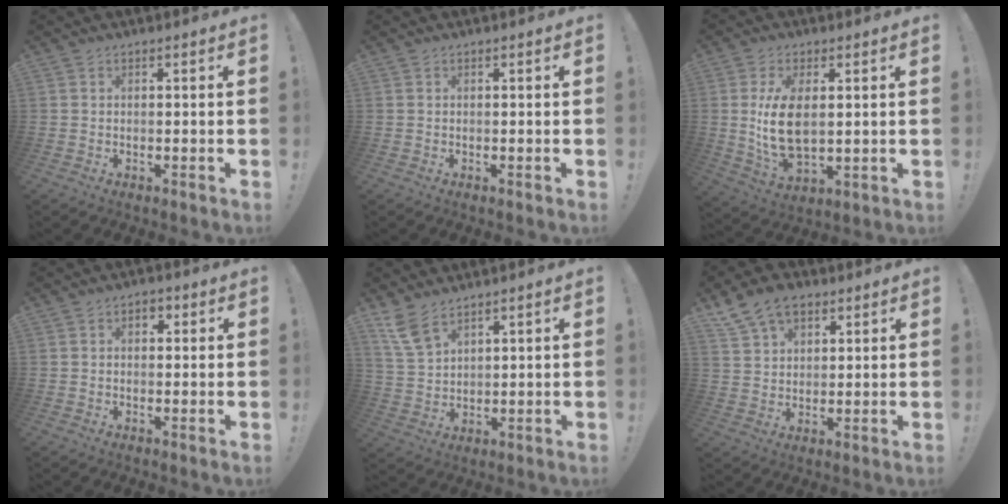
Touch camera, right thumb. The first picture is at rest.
{"total": 0.0}
{"total": 11.6, "force": [1.4, 6.4, 9.6], "torque": [-0.187, -0.015, 0.025]}
{"total": 2.6, "force": [0.5, 1.9, 1.8], "torque": [-0.021, 0.003, 0.007]}
{"total": 7.9, "force": [5.9, 3.4, 4.0], "torque": [-0.076, -0.028, 0.116]}
{"total": 10.3, "force": [6.4, 6.5, 4.7], "torque": [-0.085, -0.024, 0.125]}